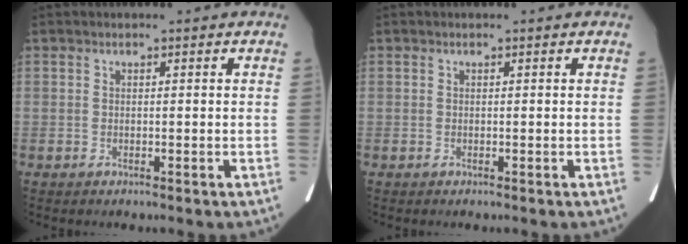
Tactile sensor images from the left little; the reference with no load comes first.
{"total": 0.0}